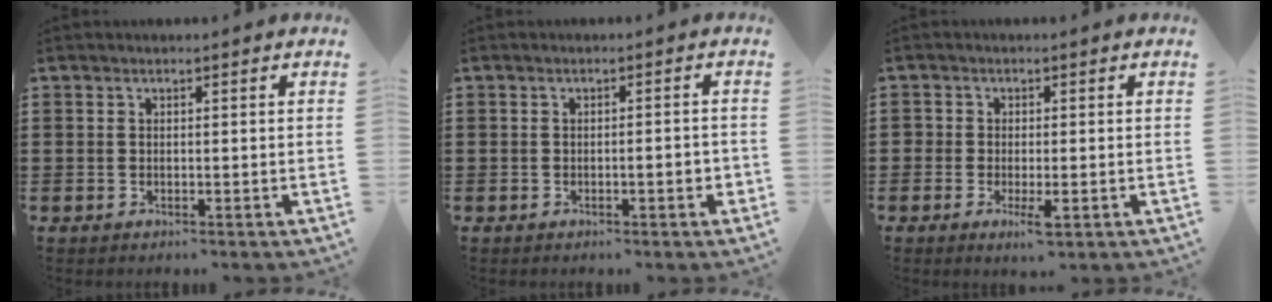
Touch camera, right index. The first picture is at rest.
{"total": 2.2, "force": [-0.8, 0.3, 2.0], "torque": [-0.034, 0.000, -0.015]}
{"total": 2.7, "force": [-0.9, 1.3, 2.2], "torque": [-0.038, 0.001, -0.016]}